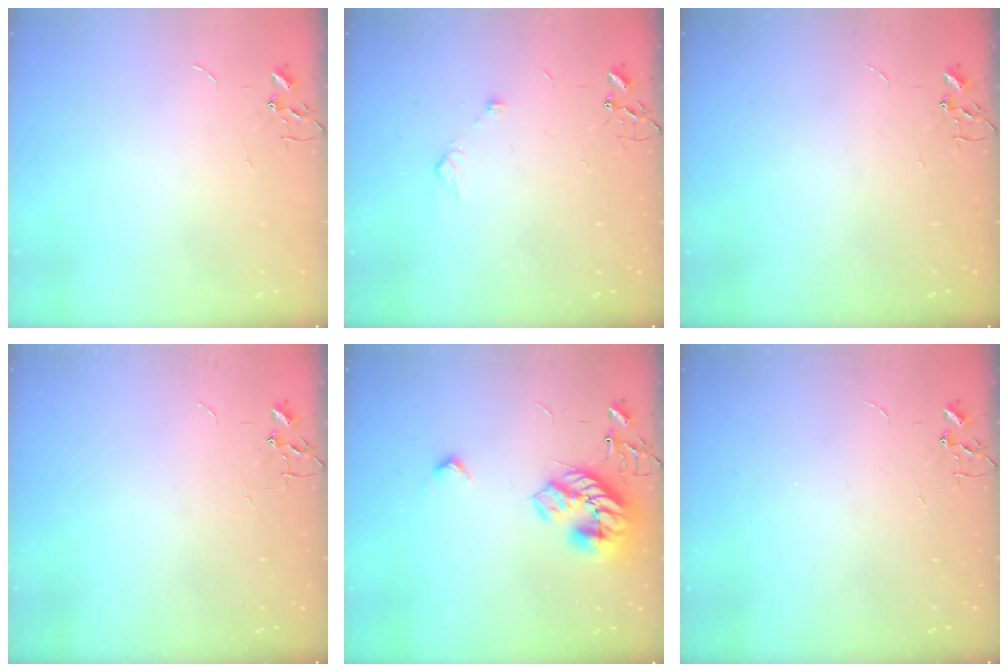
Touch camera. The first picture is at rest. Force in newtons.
{"total": 6.1, "press": 6.0, "slide": 0.8}
{"total": 0.0}
{"total": 0.0}
{"total": 16.4, "press": 16.4, "slide": 0.6}
{"total": 0.0}